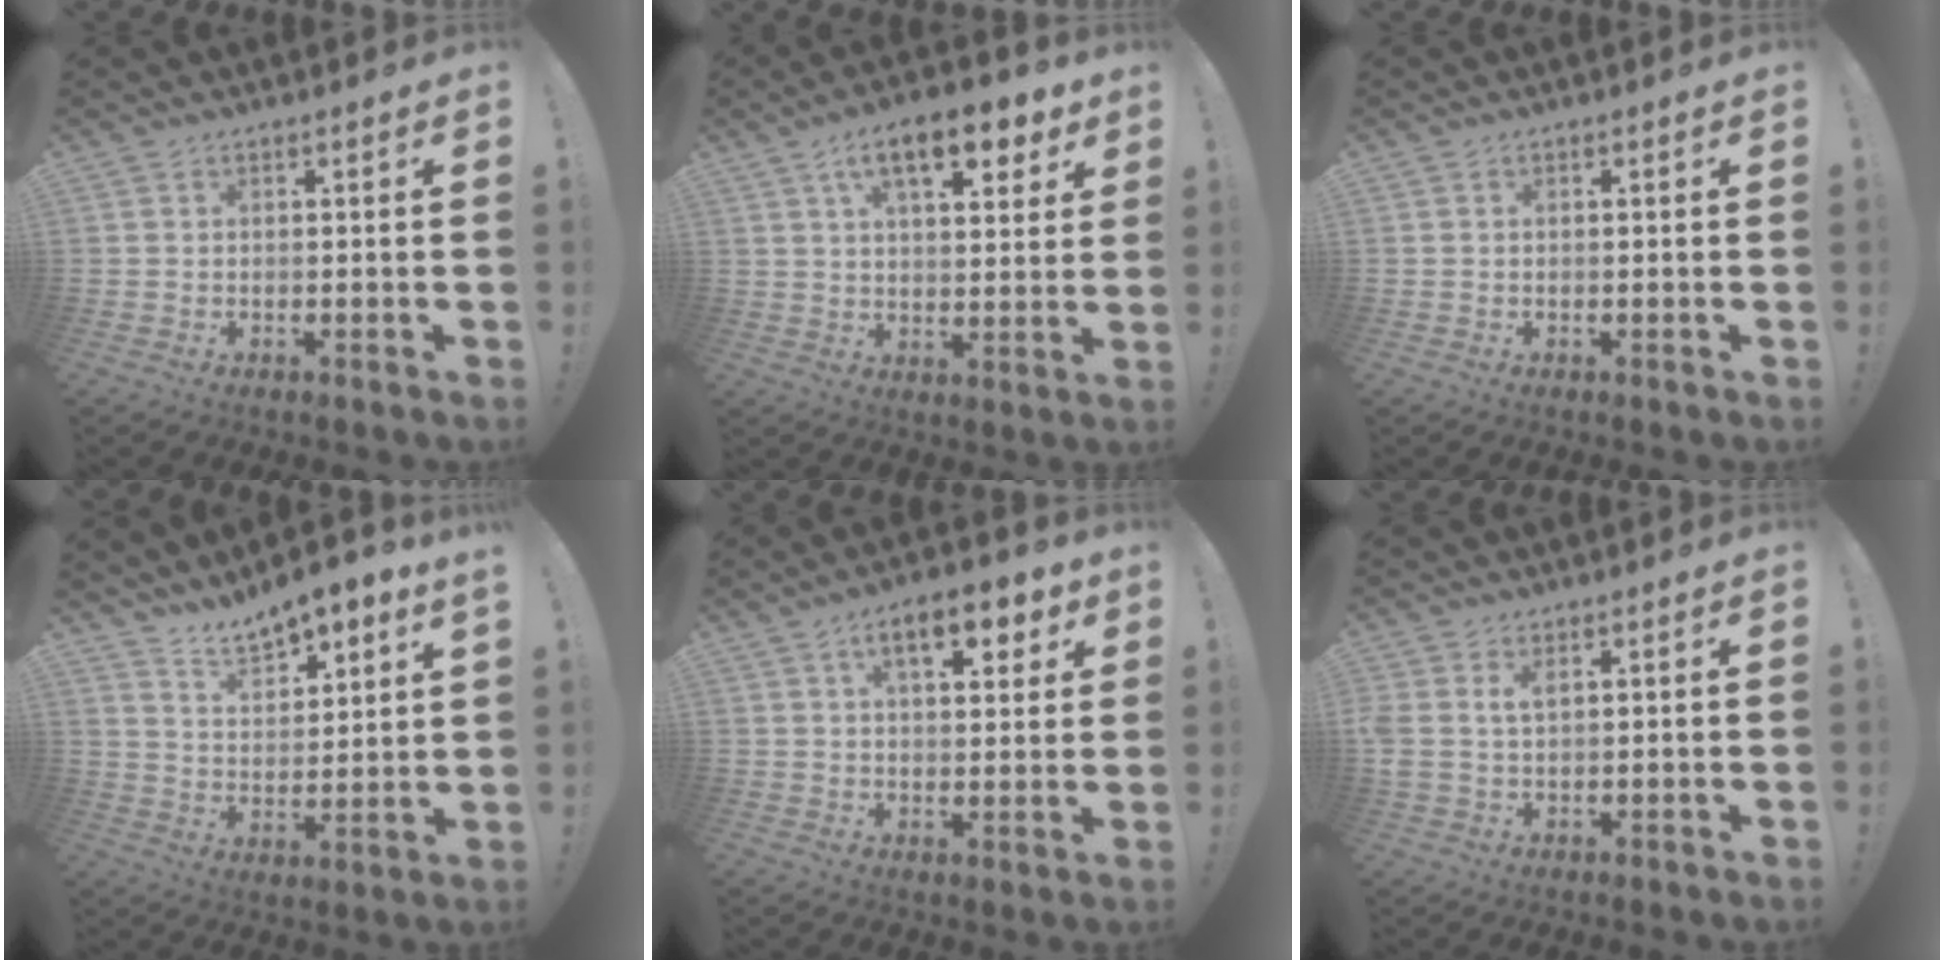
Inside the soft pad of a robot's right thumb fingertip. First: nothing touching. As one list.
[{"total": 13.7, "force": [7.2, 5.5, 10.3], "torque": [-0.149, -0.027, 0.117]}, {"total": 0.0}, {"total": 8.8, "force": [8.1, 2.2, 2.8], "torque": [-0.046, -0.064, 0.147]}, {"total": 10.6, "force": [5.1, 4.4, 8.2], "torque": [-0.109, -0.015, 0.081]}, {"total": 3.3, "force": [1.5, 1.7, 2.4], "torque": [-0.054, 0.001, 0.029]}]